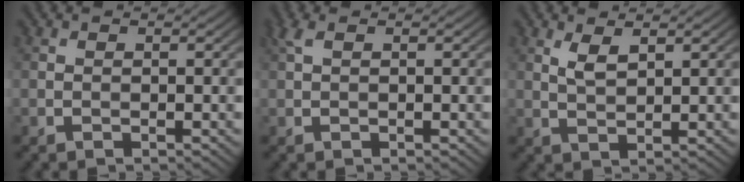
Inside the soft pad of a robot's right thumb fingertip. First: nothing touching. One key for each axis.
{"total": 1.8, "fx": 0.9, "fy": 0.6, "fz": 1.4, "tx": -0.040, "ty": 0.008, "tz": 0.016}
{"total": 2.6, "fx": 1.6, "fy": 0.6, "fz": 2.0, "tx": -0.048, "ty": 0.000, "tz": 0.034}